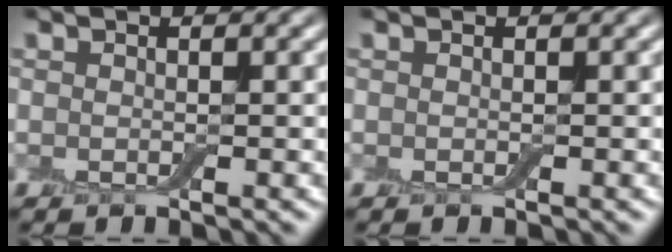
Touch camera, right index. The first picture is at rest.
{"total": 0.0}